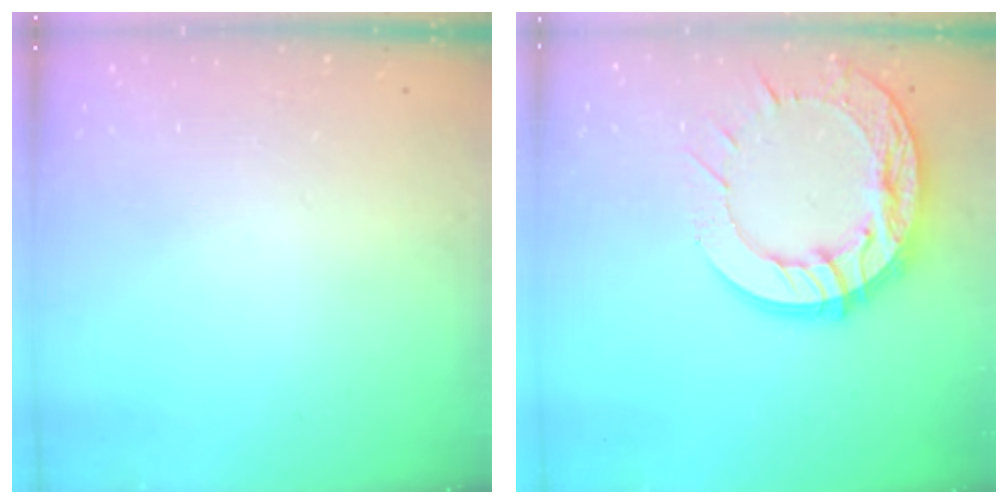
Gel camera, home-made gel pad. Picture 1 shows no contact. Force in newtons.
{"total": 20.5, "press": 20.5, "slide": 1.9}